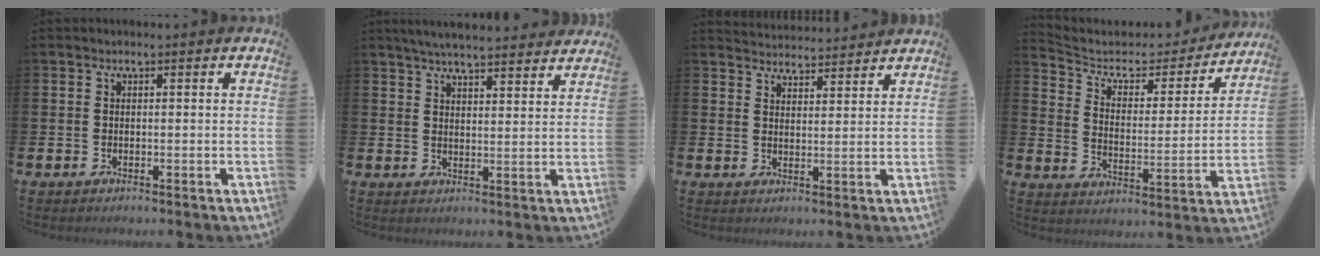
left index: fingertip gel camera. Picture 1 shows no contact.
{"total": 5.4, "force": [5.2, 0.4, 1.2], "torque": [-0.033, -0.024, 0.094]}
{"total": 3.9, "force": [3.9, 0.3, -0.4], "torque": [-0.001, -0.026, 0.071]}
{"total": 5.7, "force": [4.8, 2.6, 1.5], "torque": [-0.055, -0.037, 0.075]}